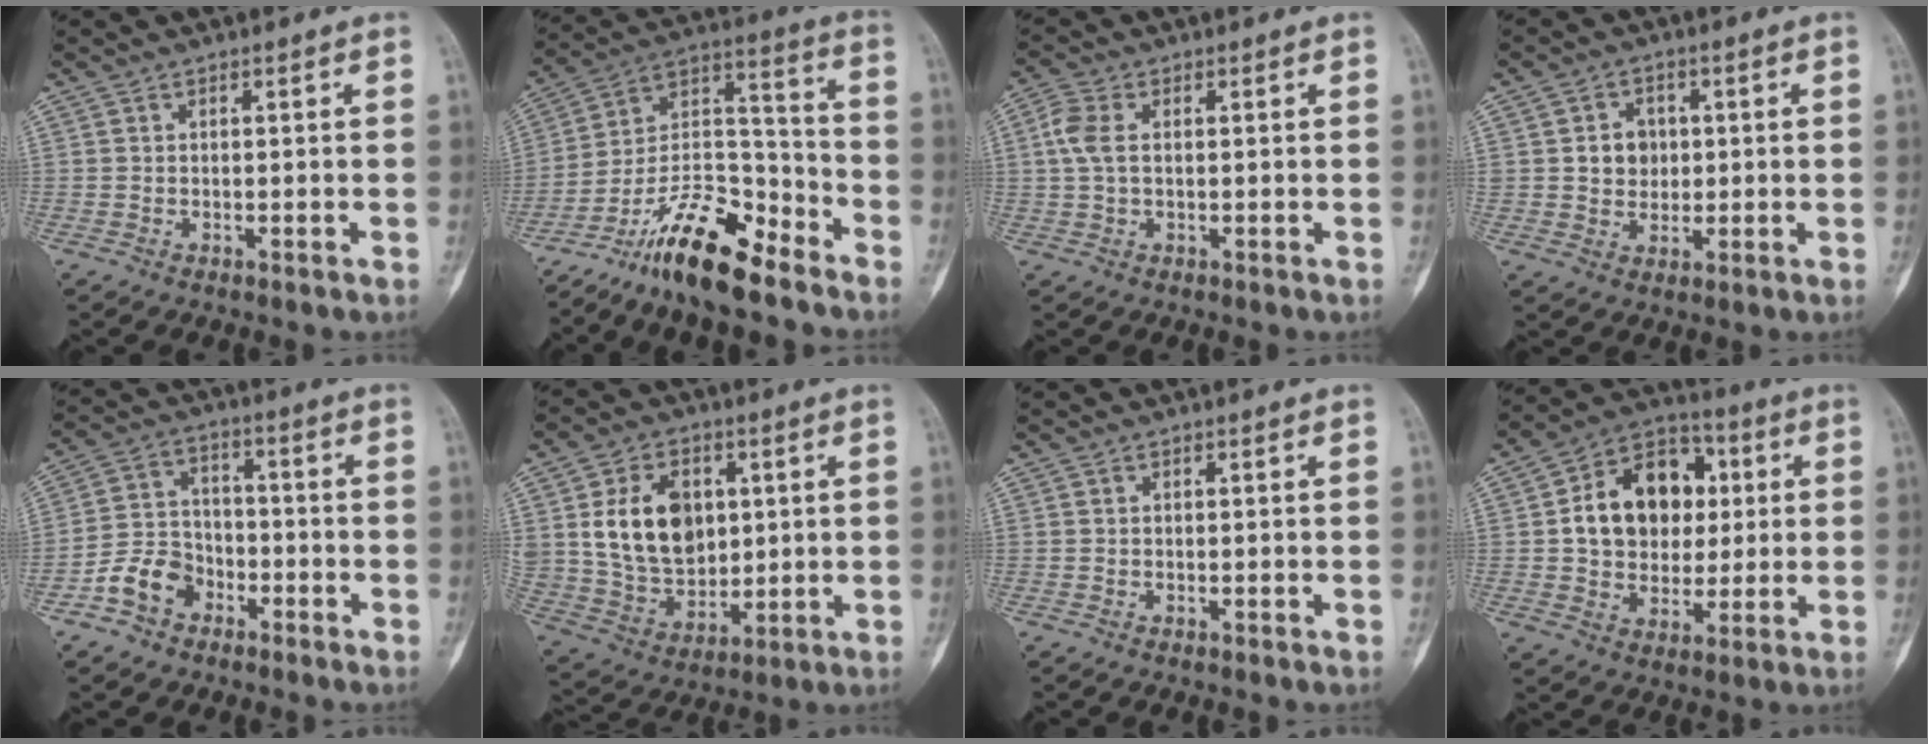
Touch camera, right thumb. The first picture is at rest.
{"total": 16.5, "force": [-12.3, 5.0, 9.7], "torque": [-0.150, 0.096, -0.222]}
{"total": 4.9, "force": [0.7, 2.9, 3.9], "torque": [-0.103, 0.013, 0.011]}
{"total": 5.7, "force": [0.8, 4.9, 2.8], "torque": [-0.014, 0.001, 0.014]}
{"total": 8.6, "force": [-4.5, 6.5, 3.4], "torque": [-0.046, 0.041, -0.088]}
{"total": 16.0, "force": [3.5, 11.4, 10.6], "torque": [-0.149, -0.012, 0.078]}
{"total": 0.0}
{"total": 16.9, "force": [2.4, 12.8, 10.8], "torque": [-0.130, 0.015, 0.038]}